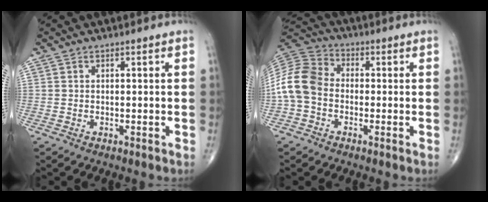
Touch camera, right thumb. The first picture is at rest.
{"total": 10.7, "force": [-1.8, 8.1, 6.6], "torque": [-0.132, 0.030, -0.050]}